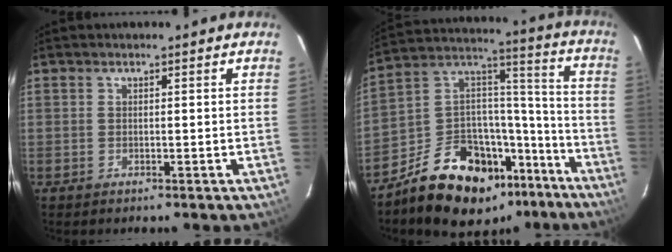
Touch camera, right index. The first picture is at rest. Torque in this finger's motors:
{"motor_torque": [0.93, -1.21, 0.90, 0.07]}